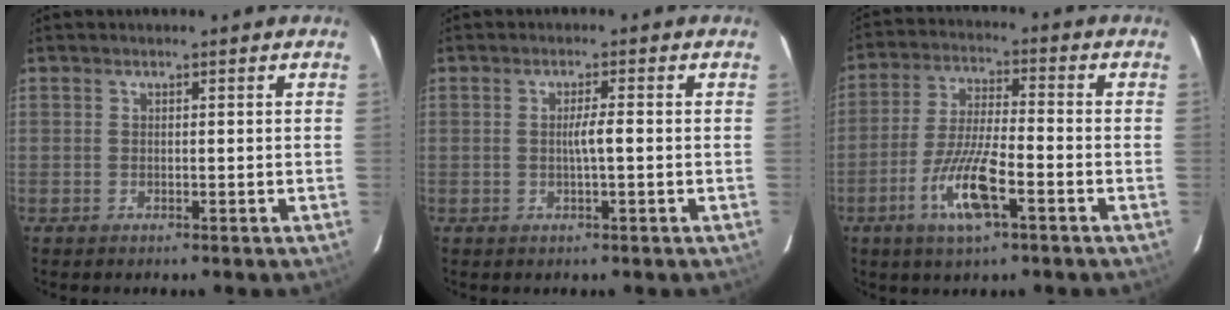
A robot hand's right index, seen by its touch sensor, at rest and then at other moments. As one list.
[{"total": 2.4, "force": [-0.2, -0.1, 2.3], "torque": [-0.043, 0.000, -0.004]}, {"total": 10.3, "force": [-4.5, 1.7, 9.1], "torque": [-0.180, -0.010, -0.083]}]